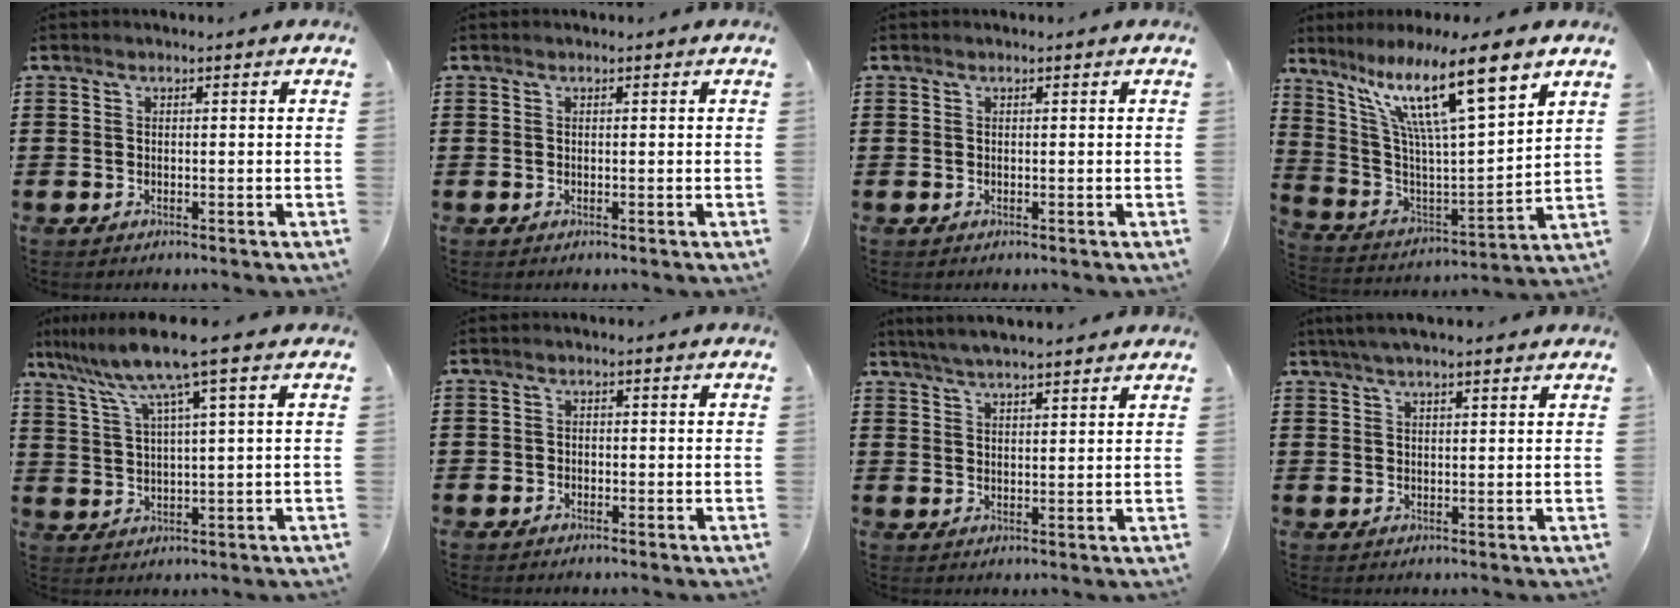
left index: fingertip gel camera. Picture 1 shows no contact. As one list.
[{"total": 0.0}, {"total": 0.0}, {"total": 15.5, "force": [9.2, 3.7, 12.0], "torque": [-0.226, -0.037, 0.149]}, {"total": 8.0, "force": [4.7, -0.2, 6.4], "torque": [-0.148, -0.022, 0.075]}, {"total": 1.0, "force": [-0.8, 0.6, 0.1], "torque": [-0.005, 0.003, -0.018]}, {"total": 4.0, "force": [3.7, -0.1, 1.3], "torque": [-0.036, -0.006, 0.068]}, {"total": 3.2, "force": [2.5, 0.4, 2.0], "torque": [-0.043, 0.004, 0.047]}]